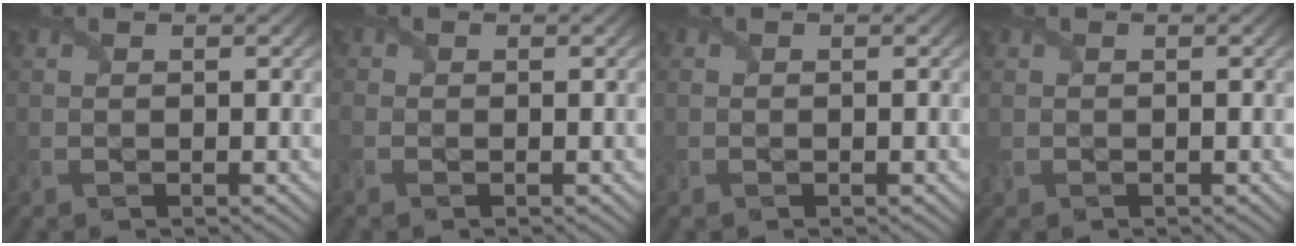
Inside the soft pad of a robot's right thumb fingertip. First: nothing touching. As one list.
[{"total": 1.5, "force": [-0.5, 1.1, 0.8], "torque": [-0.027, -0.004, -0.014]}, {"total": 0.0}, {"total": 0.8, "force": [0.0, 0.7, 0.4], "torque": [-0.019, -0.001, 0.002]}]